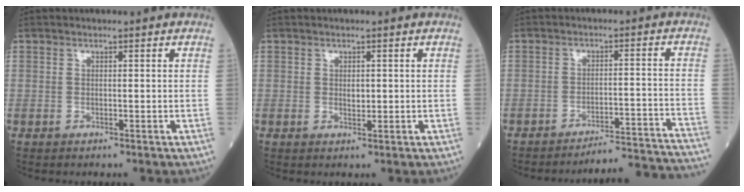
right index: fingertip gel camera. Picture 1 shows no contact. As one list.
[{"total": 1.1, "force": [0.2, 0.6, 0.9], "torque": [-0.014, -0.002, 0.005]}, {"total": 16.4, "force": [-16.1, -2.3, 2.1], "torque": [0.002, -0.004, -0.202]}]